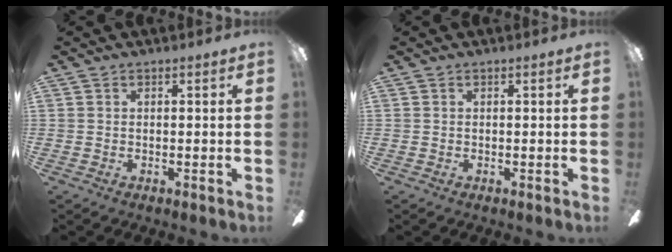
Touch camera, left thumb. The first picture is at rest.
{"total": 0.0}